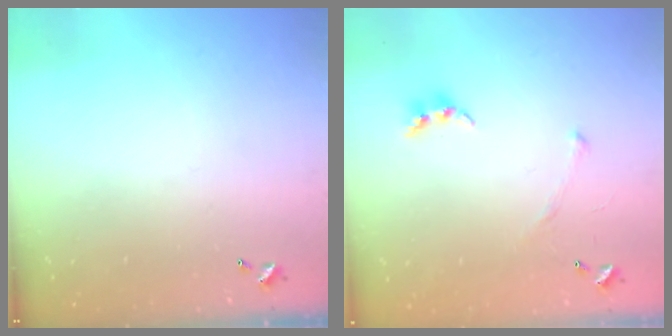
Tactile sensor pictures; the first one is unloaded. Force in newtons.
{"total": 3.7, "press": 3.6, "slide": 0.9}